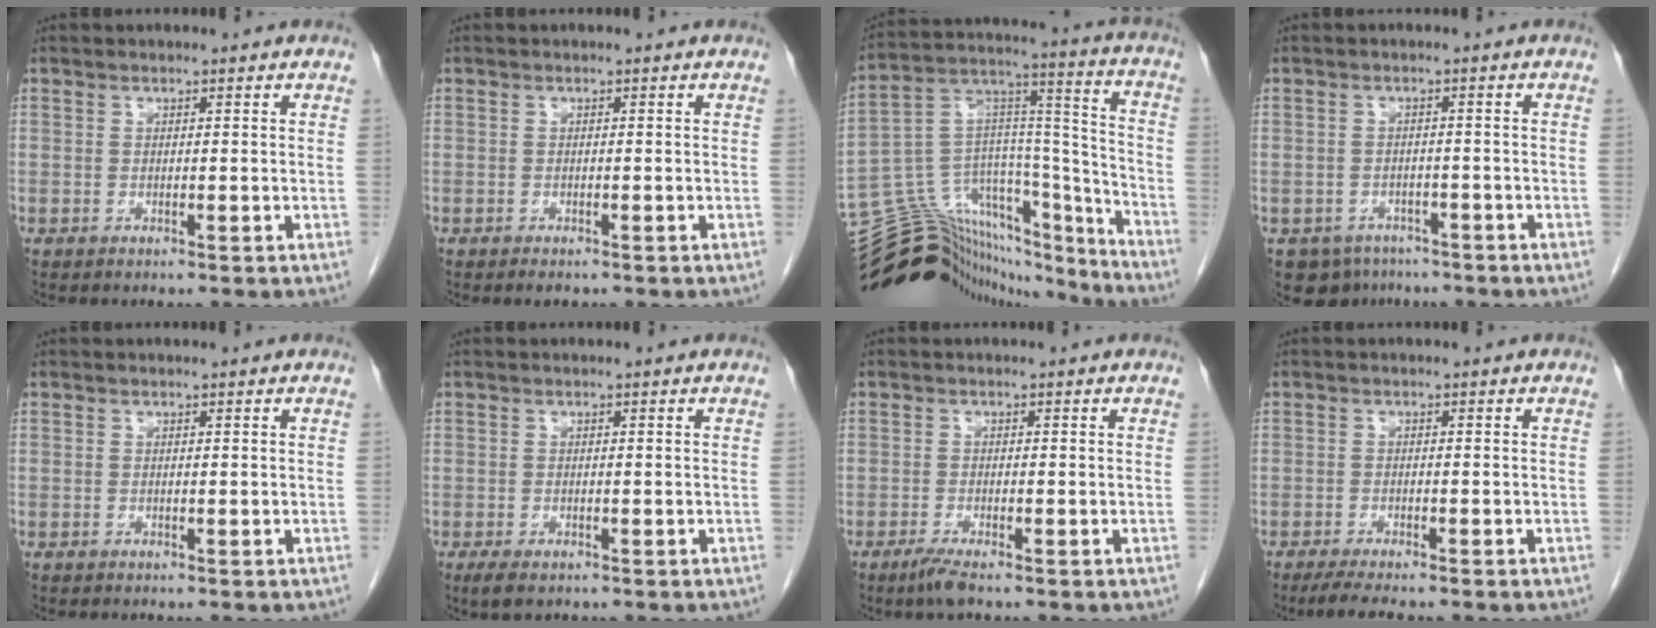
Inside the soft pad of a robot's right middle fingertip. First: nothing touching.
{"total": 1.2, "force": [-0.9, 0.4, 0.7], "torque": [-0.012, -0.003, -0.007]}
{"total": 27.3, "force": [-25.1, 7.7, 7.3], "torque": [-0.137, 0.051, -0.383]}
{"total": 6.0, "force": [-4.4, 4.1, 0.8], "torque": [-0.007, 0.004, -0.059]}
{"total": 0.0}
{"total": 2.5, "force": [-1.5, 1.1, 1.6], "torque": [-0.034, -0.004, -0.019]}
{"total": 2.4, "force": [-1.7, 0.1, 1.7], "torque": [-0.040, -0.007, -0.035]}
{"total": 5.3, "force": [-4.3, 0.5, 3.0], "torque": [-0.045, -0.011, -0.065]}